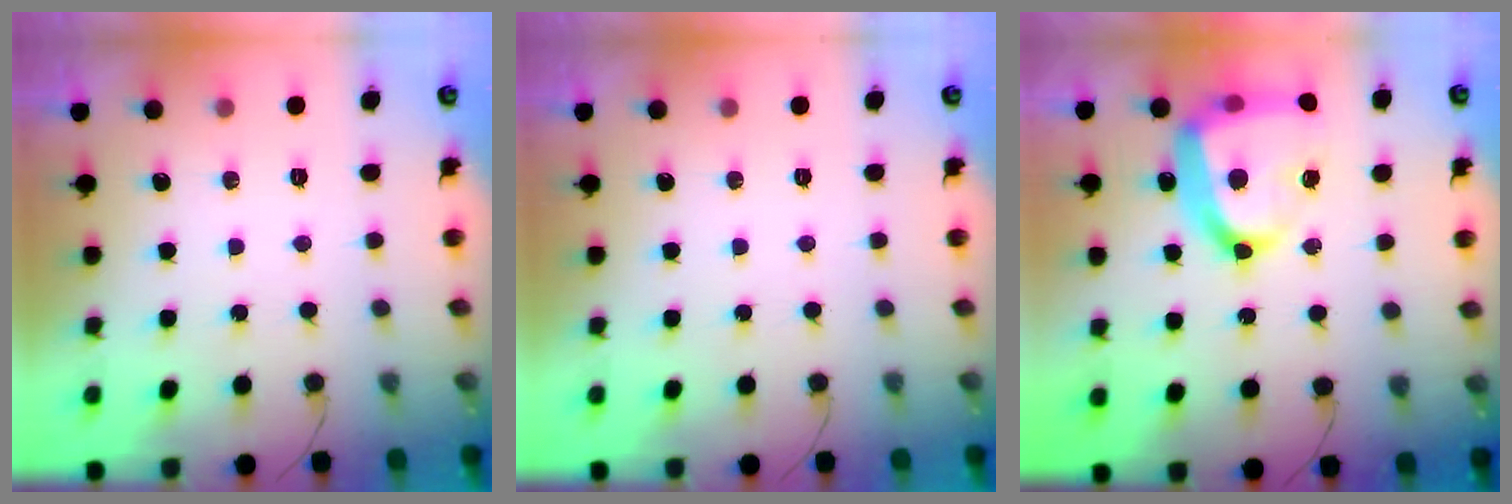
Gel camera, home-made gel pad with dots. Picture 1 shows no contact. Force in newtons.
{"total": 0.0}
{"total": 21.8, "press": 21.7, "slide": 1.8}